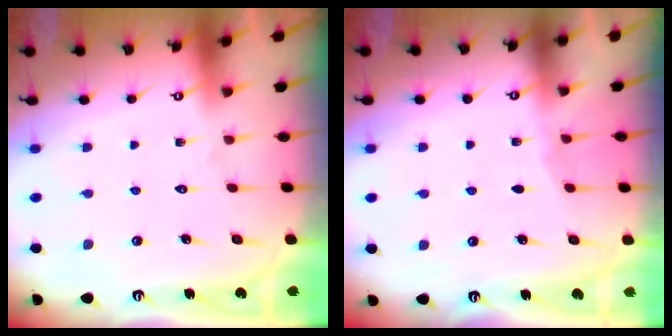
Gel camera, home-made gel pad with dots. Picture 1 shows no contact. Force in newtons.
{"total": 3.2, "press": 3.2, "slide": 0.5}